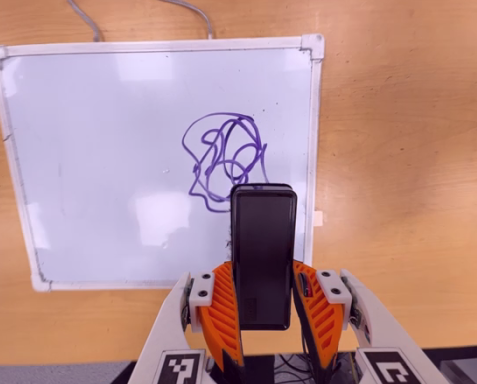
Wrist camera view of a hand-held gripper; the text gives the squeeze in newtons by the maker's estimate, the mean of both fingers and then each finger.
{"total": 5.4, "left": 3.7, "right": 7.2}